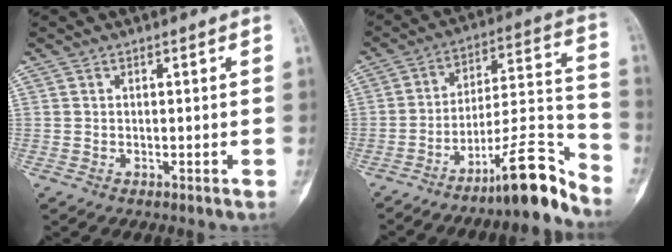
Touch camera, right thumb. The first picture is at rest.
{"total": 15.1, "force": [-11.5, 2.2, 9.5], "torque": [-0.128, 0.115, -0.186]}